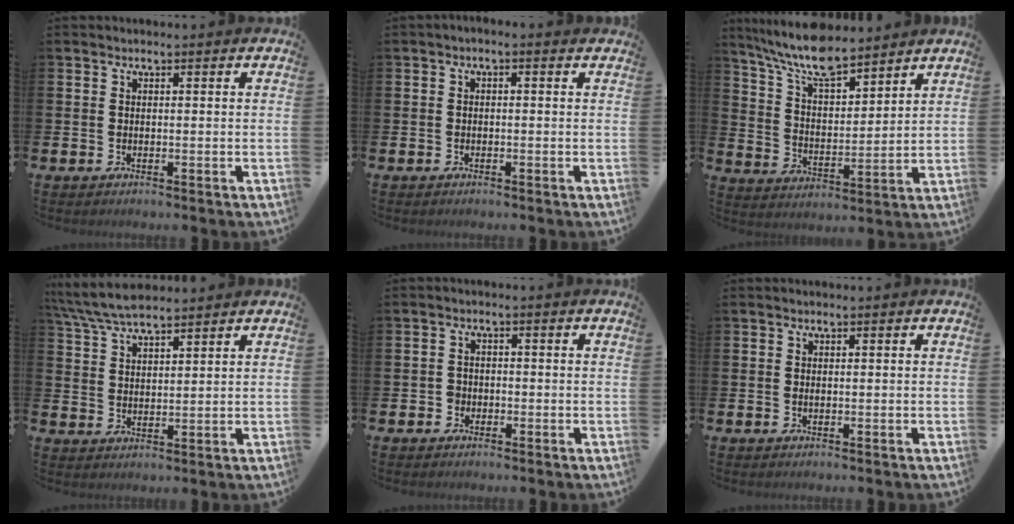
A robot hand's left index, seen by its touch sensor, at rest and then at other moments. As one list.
[{"total": 0.8, "force": [-0.6, 0.2, 0.4], "torque": [-0.015, 0.002, -0.010]}, {"total": 8.7, "force": [7.8, 2.1, 3.3], "torque": [-0.091, -0.041, 0.141]}, {"total": 6.3, "force": [5.8, 1.0, 2.1], "torque": [-0.066, -0.019, 0.108]}, {"total": 1.7, "force": [-1.0, 1.4, 0.2], "torque": [-0.006, 0.004, -0.023]}, {"total": 0.0}]